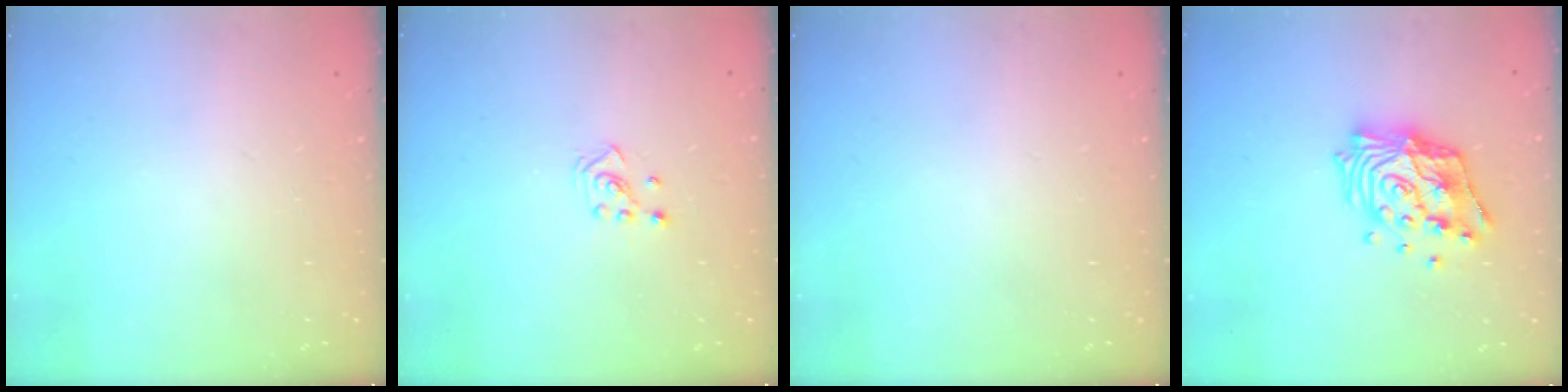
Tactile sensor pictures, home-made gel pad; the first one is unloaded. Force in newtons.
{"total": 2.3, "press": 2.2, "slide": 0.8}
{"total": 0.0}
{"total": 16.3, "press": 16.3, "slide": 1.3}